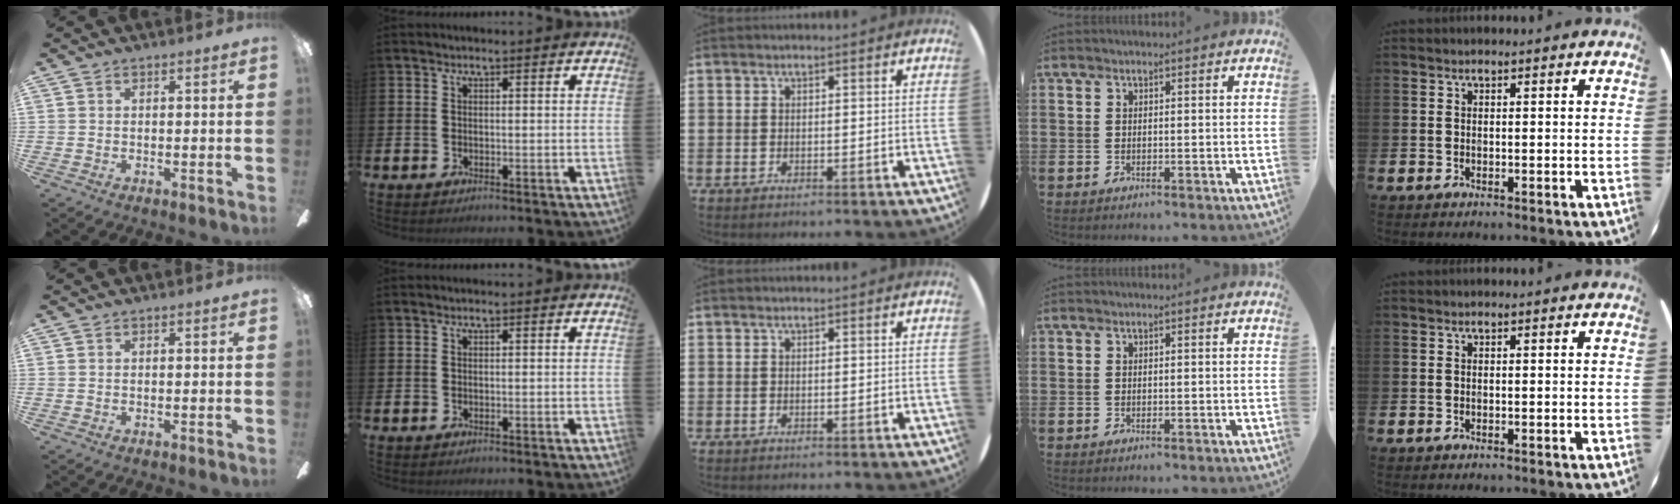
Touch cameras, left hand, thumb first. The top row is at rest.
{}